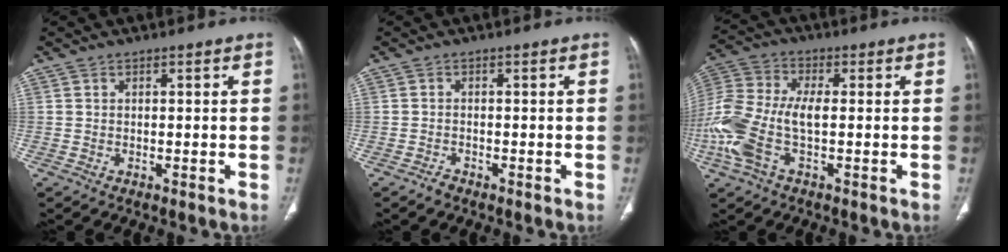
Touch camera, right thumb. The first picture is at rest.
{"total": 1.2, "force": [-1.0, 0.6, 0.3], "torque": [-0.008, 0.003, -0.020]}
{"total": 14.0, "force": [-2.6, 6.2, 12.3], "torque": [-0.302, 0.014, -0.051]}